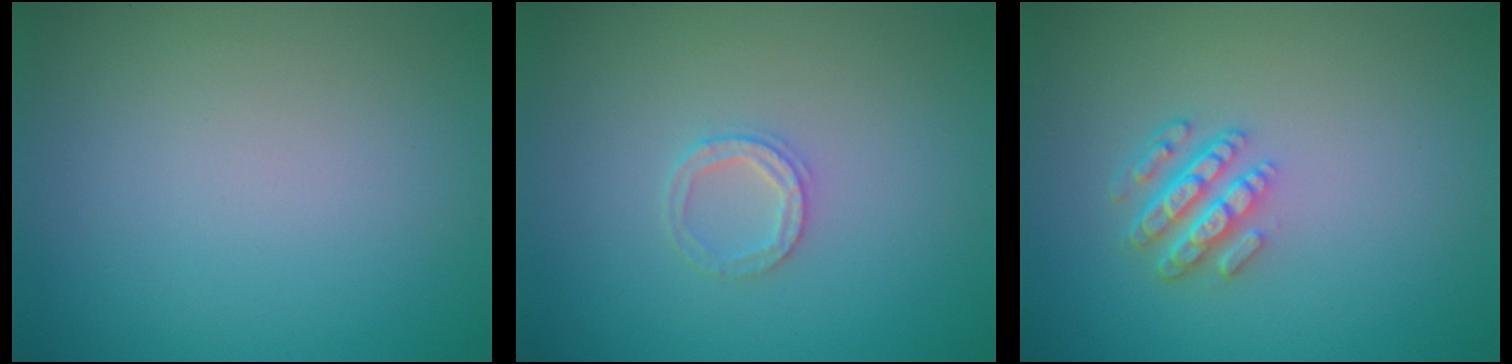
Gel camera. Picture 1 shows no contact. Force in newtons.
{"total": 1.6, "press": 1.6, "slide": 0.2}
{"total": 4.0, "press": 3.0, "slide": 2.7}